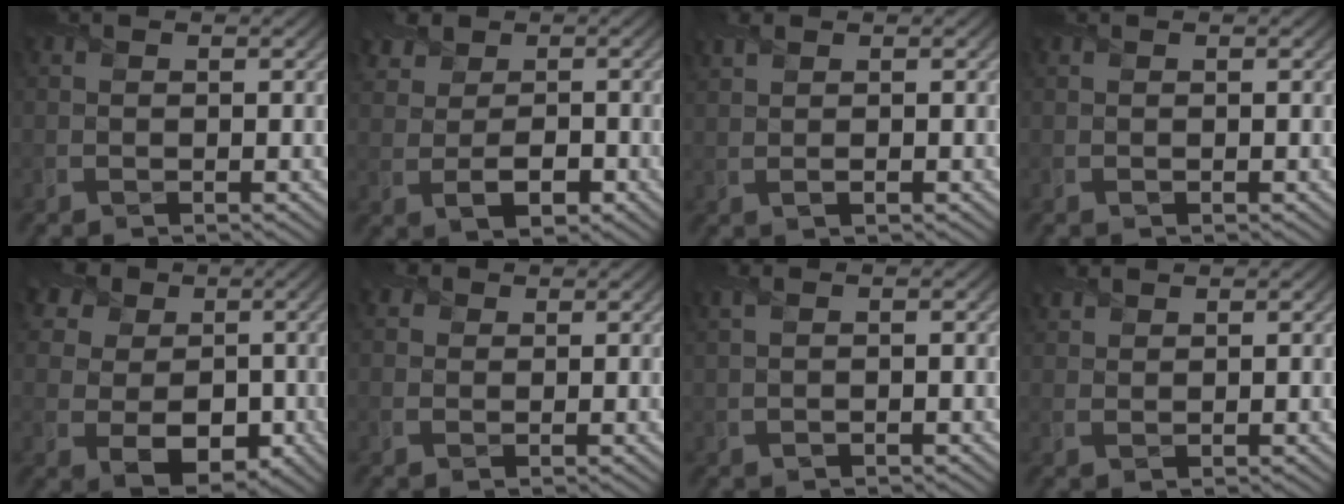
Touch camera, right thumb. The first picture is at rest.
{"total": 5.2, "force": [0.6, 4.0, 3.2], "torque": [-0.066, -0.003, 0.006]}
{"total": 2.1, "force": [0.9, 0.7, 1.7], "torque": [-0.043, 0.004, 0.018]}
{"total": 0.0}
{"total": 11.2, "force": [1.8, 9.5, 5.7], "torque": [-0.138, 0.001, 0.017]}
{"total": 2.2, "force": [1.4, 1.6, 0.8], "torque": [-0.021, 0.006, 0.025]}
{"total": 2.0, "force": [0.6, 0.5, 1.8], "torque": [-0.041, 0.007, 0.011]}
{"total": 2.2, "force": [1.9, 0.7, 0.8], "torque": [-0.022, 0.007, 0.045]}